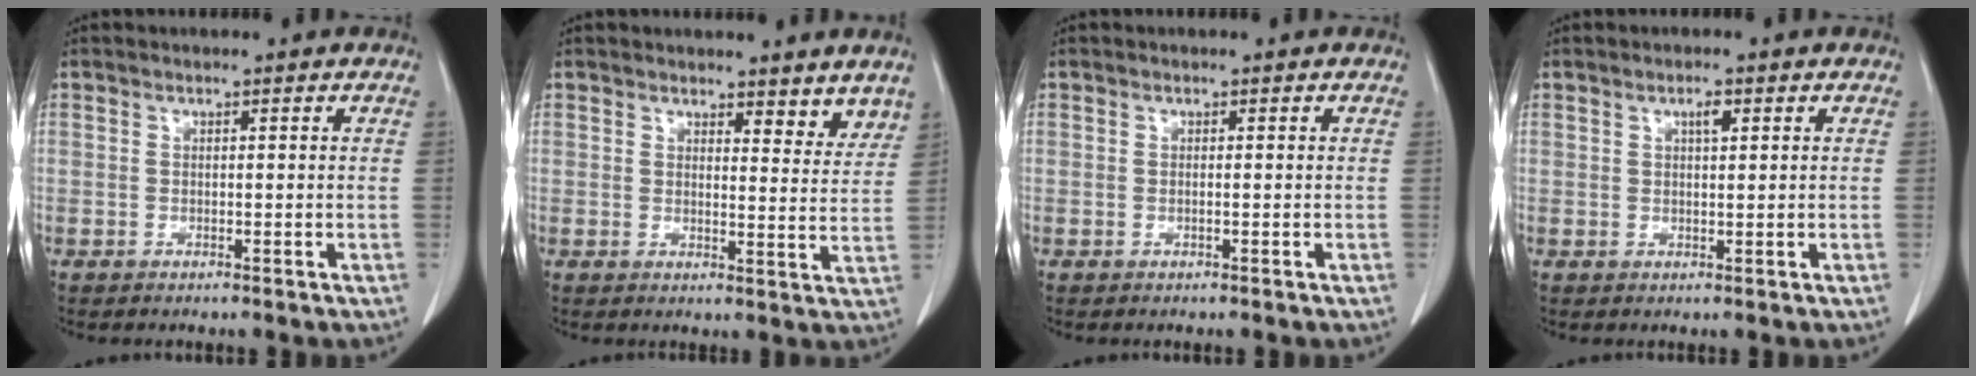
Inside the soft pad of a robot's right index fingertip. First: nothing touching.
{"total": 5.2, "force": [4.5, 1.8, 1.8], "torque": [-0.005, -0.020, 0.048]}
{"total": 0.0}
{"total": 1.6, "force": [0.7, 0.5, 1.3], "torque": [-0.023, 0.001, 0.010]}